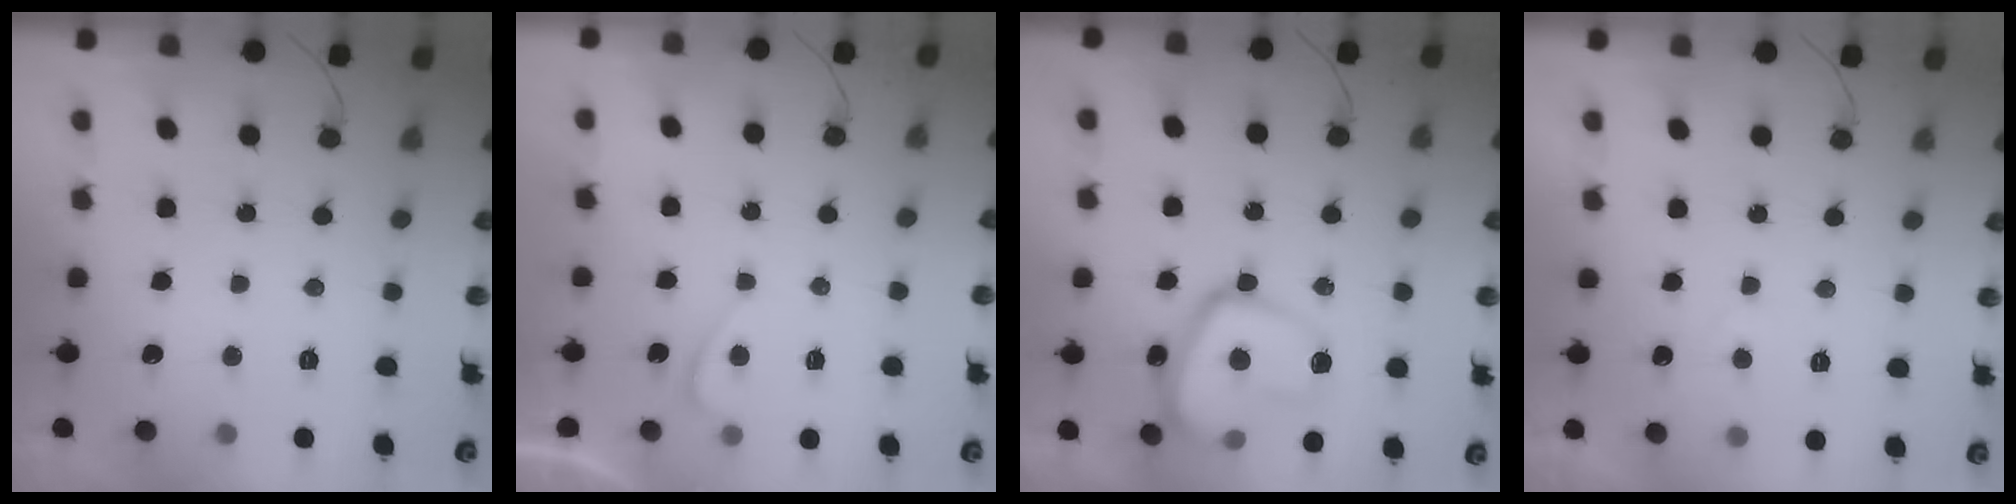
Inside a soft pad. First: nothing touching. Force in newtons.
{"total": 0.7, "press": 0.6, "slide": 0.4}
{"total": 18.7, "press": 18.6, "slide": 1.6}
{"total": 2.1, "press": 2.0, "slide": 0.6}